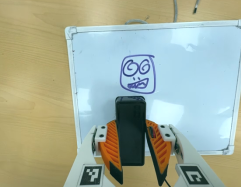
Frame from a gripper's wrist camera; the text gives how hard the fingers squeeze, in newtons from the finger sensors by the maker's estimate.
{"total": 8.0, "left": 6.8, "right": 9.2}